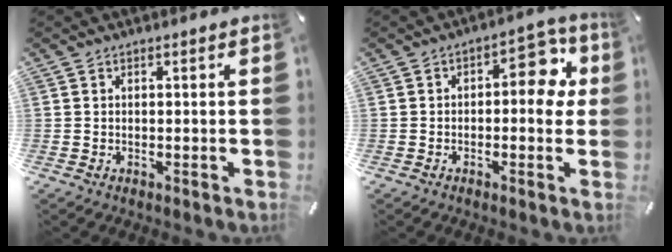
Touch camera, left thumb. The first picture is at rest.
{"total": 9.1, "force": [1.0, 4.9, 7.6], "torque": [-0.087, -0.005, 0.006]}